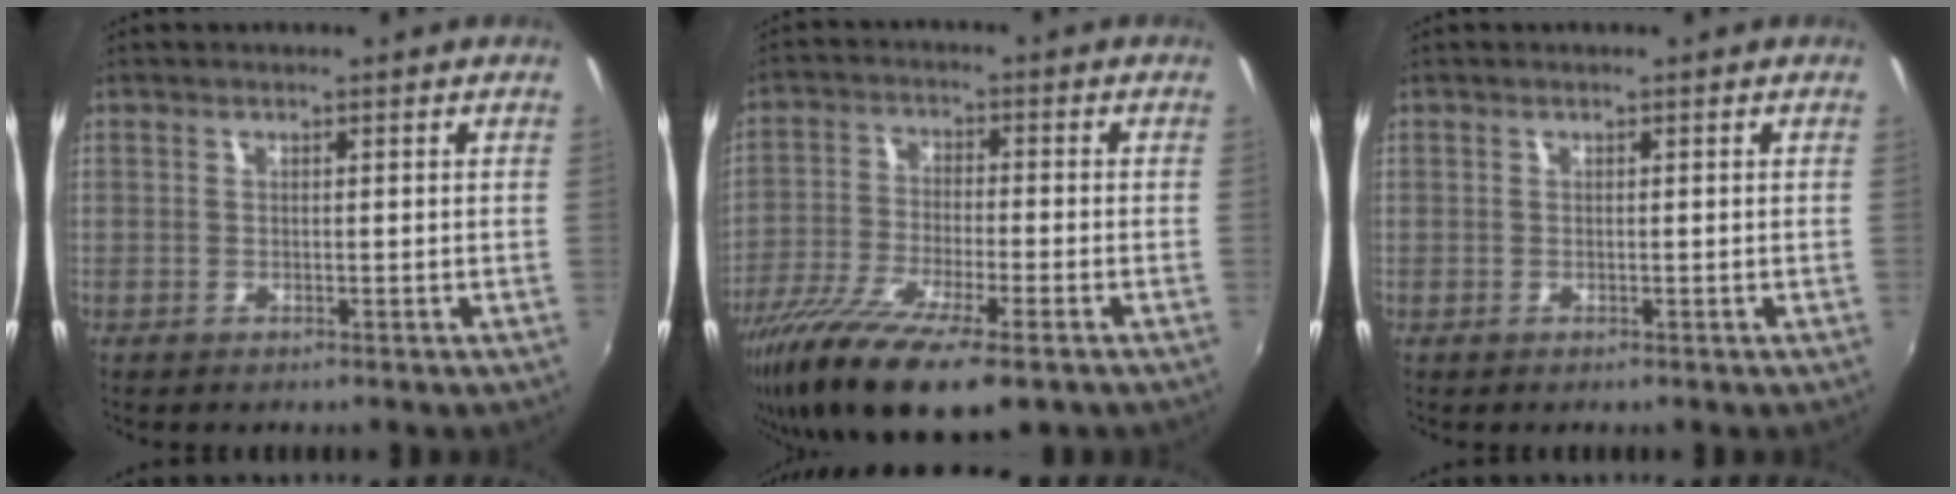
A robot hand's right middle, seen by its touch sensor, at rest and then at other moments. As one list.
[{"total": 17.3, "force": [-11.3, 4.0, 12.5], "torque": [-0.250, -0.060, -0.202]}, {"total": 0.0}]